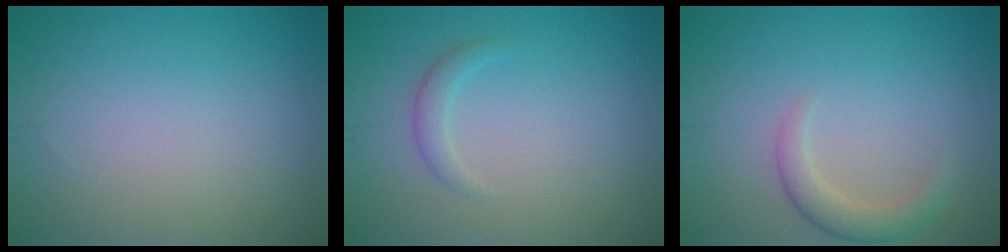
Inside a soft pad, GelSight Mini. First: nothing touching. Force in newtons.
{"total": 1.4, "press": 1.4, "slide": 0.1}
{"total": 2.5, "press": 2.5, "slide": 0.2}